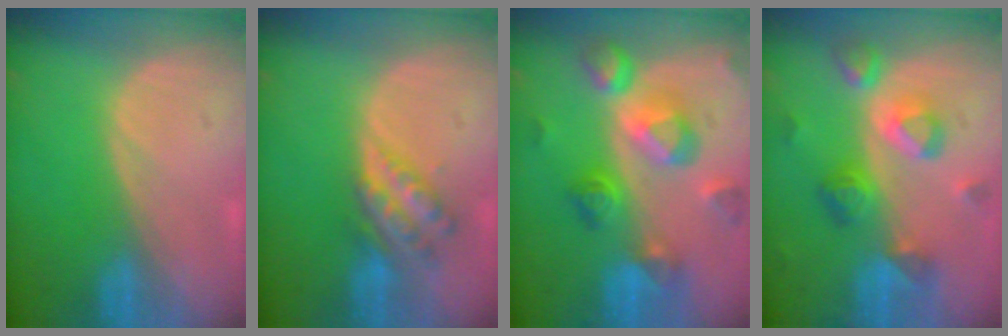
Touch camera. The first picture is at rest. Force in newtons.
{"total": 6.1, "press": 5.4, "slide": 3.0}
{"total": 10.5, "press": 9.4, "slide": 4.7}
{"total": 9.1, "press": 8.1, "slide": 4.0}